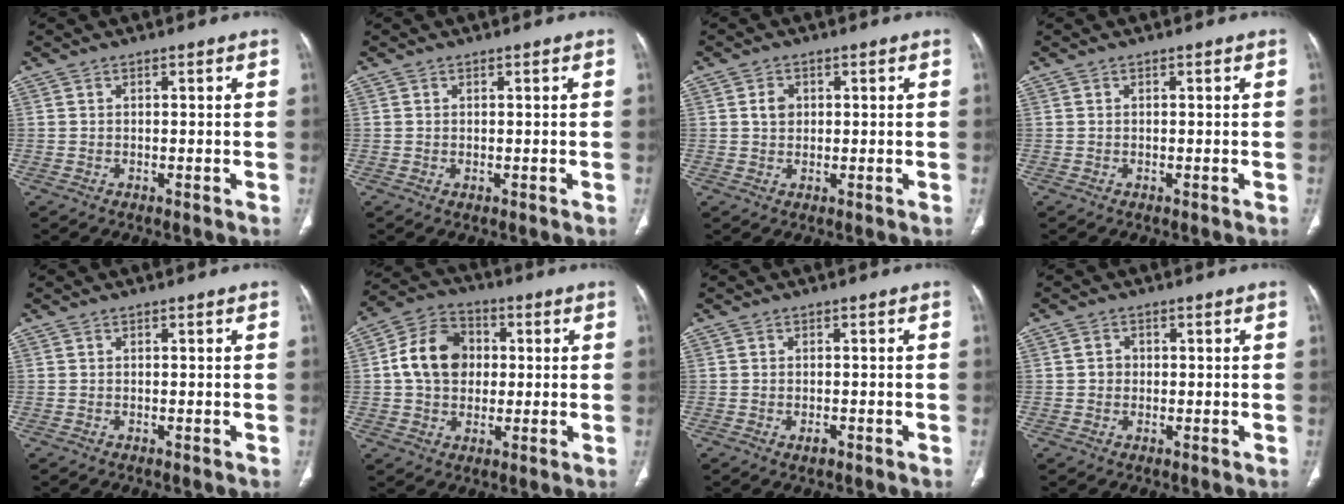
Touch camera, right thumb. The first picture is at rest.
{"total": 0.0}
{"total": 2.8, "force": [0.6, 2.3, 1.5], "torque": [-0.016, 0.002, 0.011]}
{"total": 0.0}
{"total": 0.0}
{"total": 12.4, "force": [1.2, 9.7, 7.6], "torque": [-0.115, 0.019, 0.013]}
{"total": 1.4, "force": [-0.7, 0.8, 1.0], "torque": [-0.016, 0.001, -0.009]}
{"total": 2.0, "force": [0.0, 1.8, 0.8], "torque": [-0.003, 0.006, 0.000]}